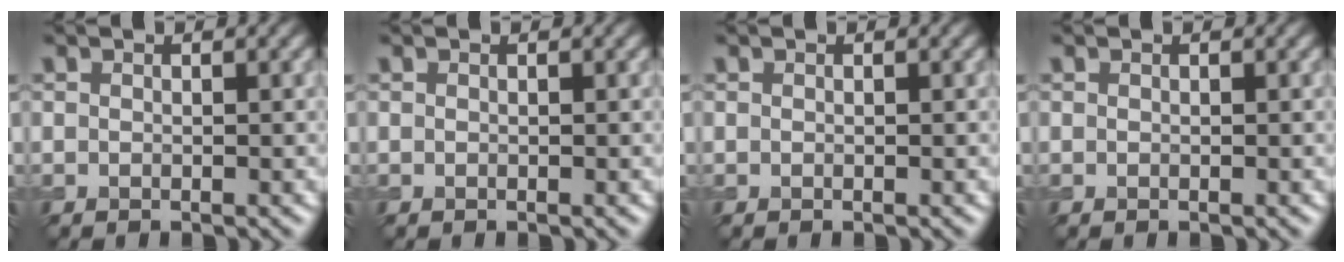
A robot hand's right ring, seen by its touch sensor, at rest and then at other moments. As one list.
[{"total": 0.0}, {"total": 0.0}, {"total": 0.0}]